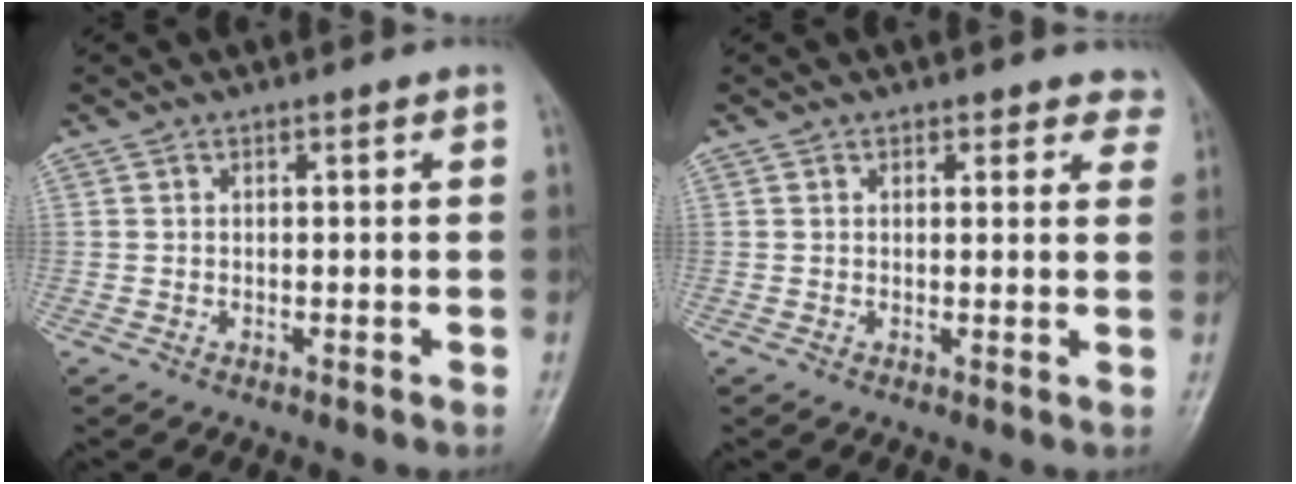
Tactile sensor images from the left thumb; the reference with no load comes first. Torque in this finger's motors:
{"motor_torque": [-0.11, -0.11, -0.06, 0.21, -0.06]}